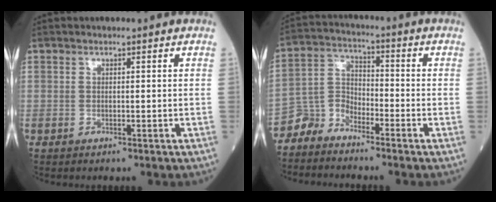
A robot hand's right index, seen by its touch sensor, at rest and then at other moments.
{"total": 5.0, "force": [-4.4, 2.3, 0.1], "torque": [0.006, 0.016, -0.093]}